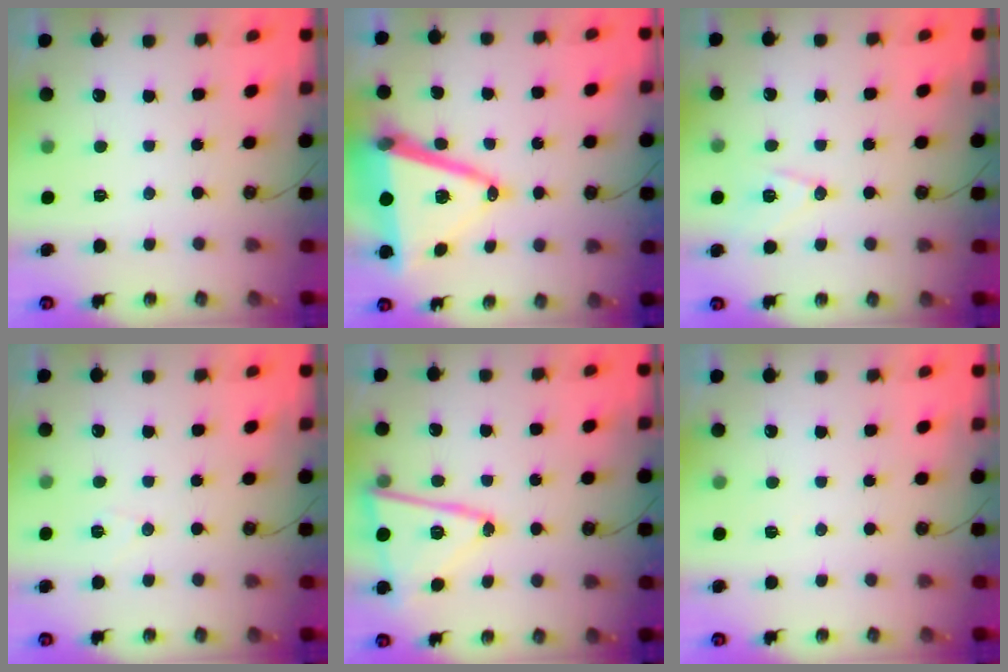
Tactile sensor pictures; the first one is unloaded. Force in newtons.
{"total": 17.9, "press": 17.5, "slide": 3.9}
{"total": 10.0, "press": 9.3, "slide": 3.7}
{"total": 5.4, "press": 4.0, "slide": 3.6}
{"total": 14.9, "press": 14.8, "slide": 1.8}
{"total": 4.6, "press": 1.3, "slide": 4.4}